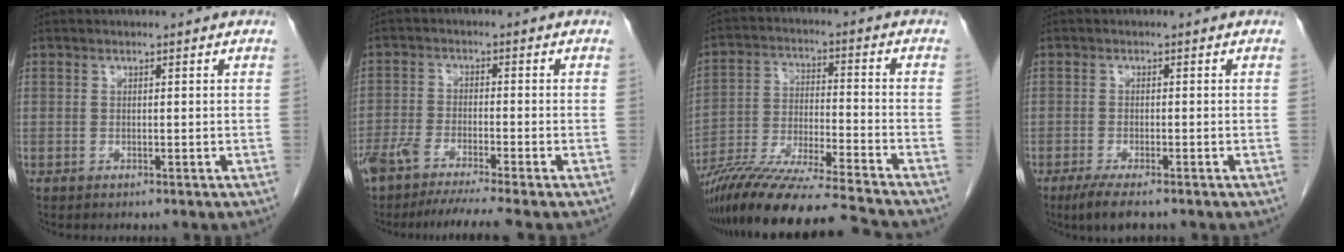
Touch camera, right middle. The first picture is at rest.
{"total": 9.2, "force": [-7.9, -0.7, 4.5], "torque": [-0.070, -0.019, -0.132]}
{"total": 19.1, "force": [-16.9, -0.7, 8.9], "torque": [-0.181, -0.035, -0.294]}
{"total": 4.4, "force": [-3.2, 0.8, 2.9], "torque": [-0.051, -0.010, -0.051]}